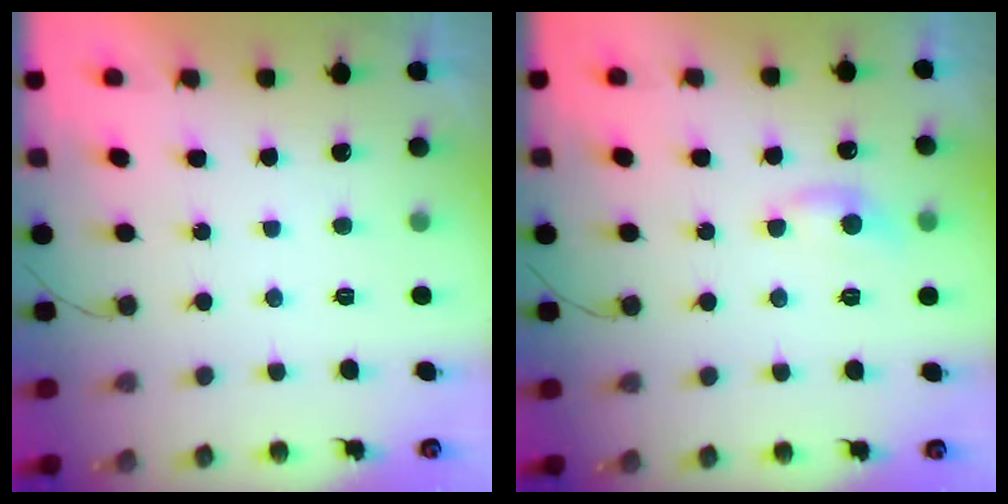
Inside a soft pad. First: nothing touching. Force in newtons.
{"total": 5.1, "press": 5.1, "slide": 0.7}